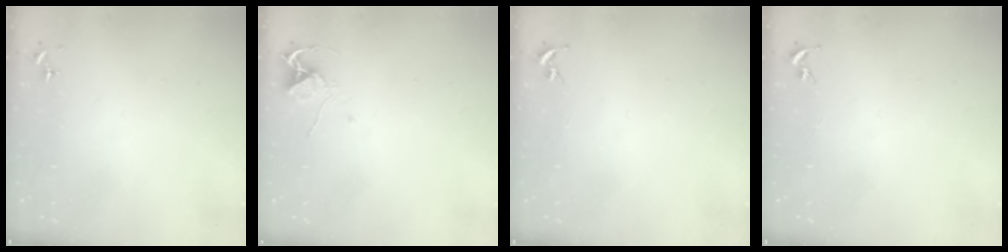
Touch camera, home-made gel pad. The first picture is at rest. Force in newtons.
{"total": 5.9, "press": 5.9, "slide": 0.5}
{"total": 0.0}
{"total": 0.0}